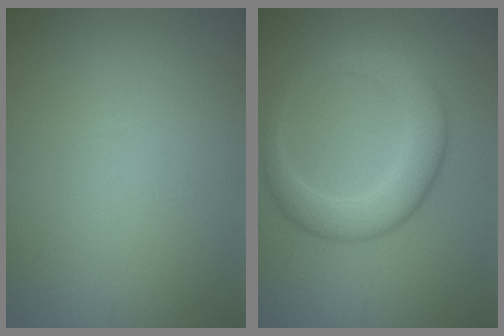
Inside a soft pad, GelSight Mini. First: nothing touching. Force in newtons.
{"total": 5.2, "press": 5.2, "slide": 0.2}